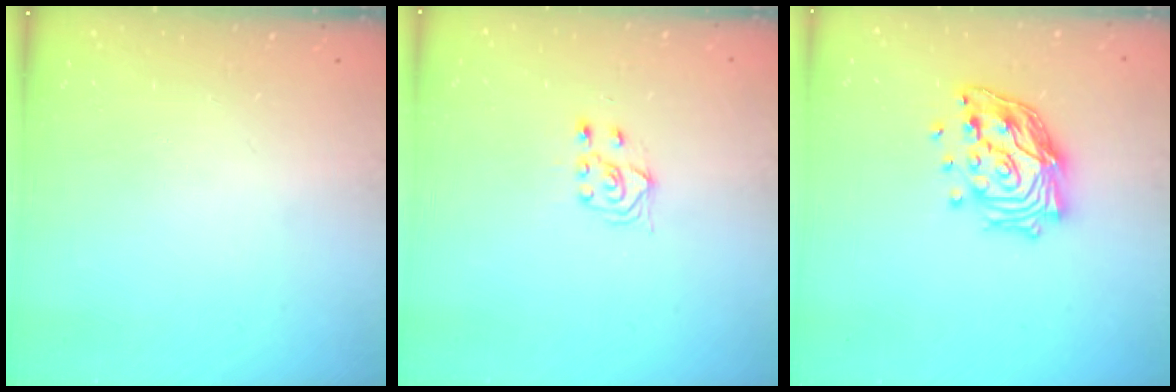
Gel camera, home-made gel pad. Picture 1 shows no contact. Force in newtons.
{"total": 4.2, "press": 4.1, "slide": 1.1}
{"total": 18.0, "press": 17.9, "slide": 2.4}